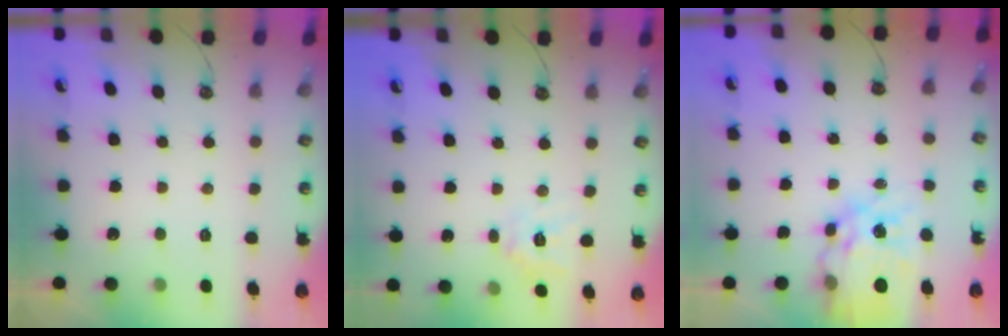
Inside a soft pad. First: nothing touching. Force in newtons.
{"total": 10.7, "press": 10.7, "slide": 0.8}
{"total": 18.2, "press": 18.1, "slide": 1.9}